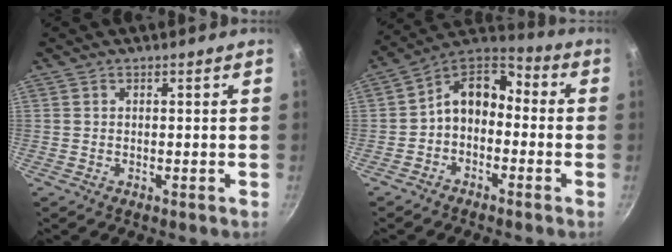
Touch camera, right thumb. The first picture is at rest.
{"total": 10.7, "force": [-1.5, 7.7, 7.3], "torque": [-0.103, 0.062, -0.047]}